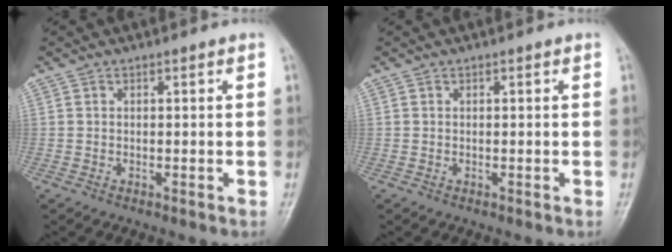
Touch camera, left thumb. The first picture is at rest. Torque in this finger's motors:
{"motor_torque": [0.00, 0.00, 0.00, 0.00, 0.00]}